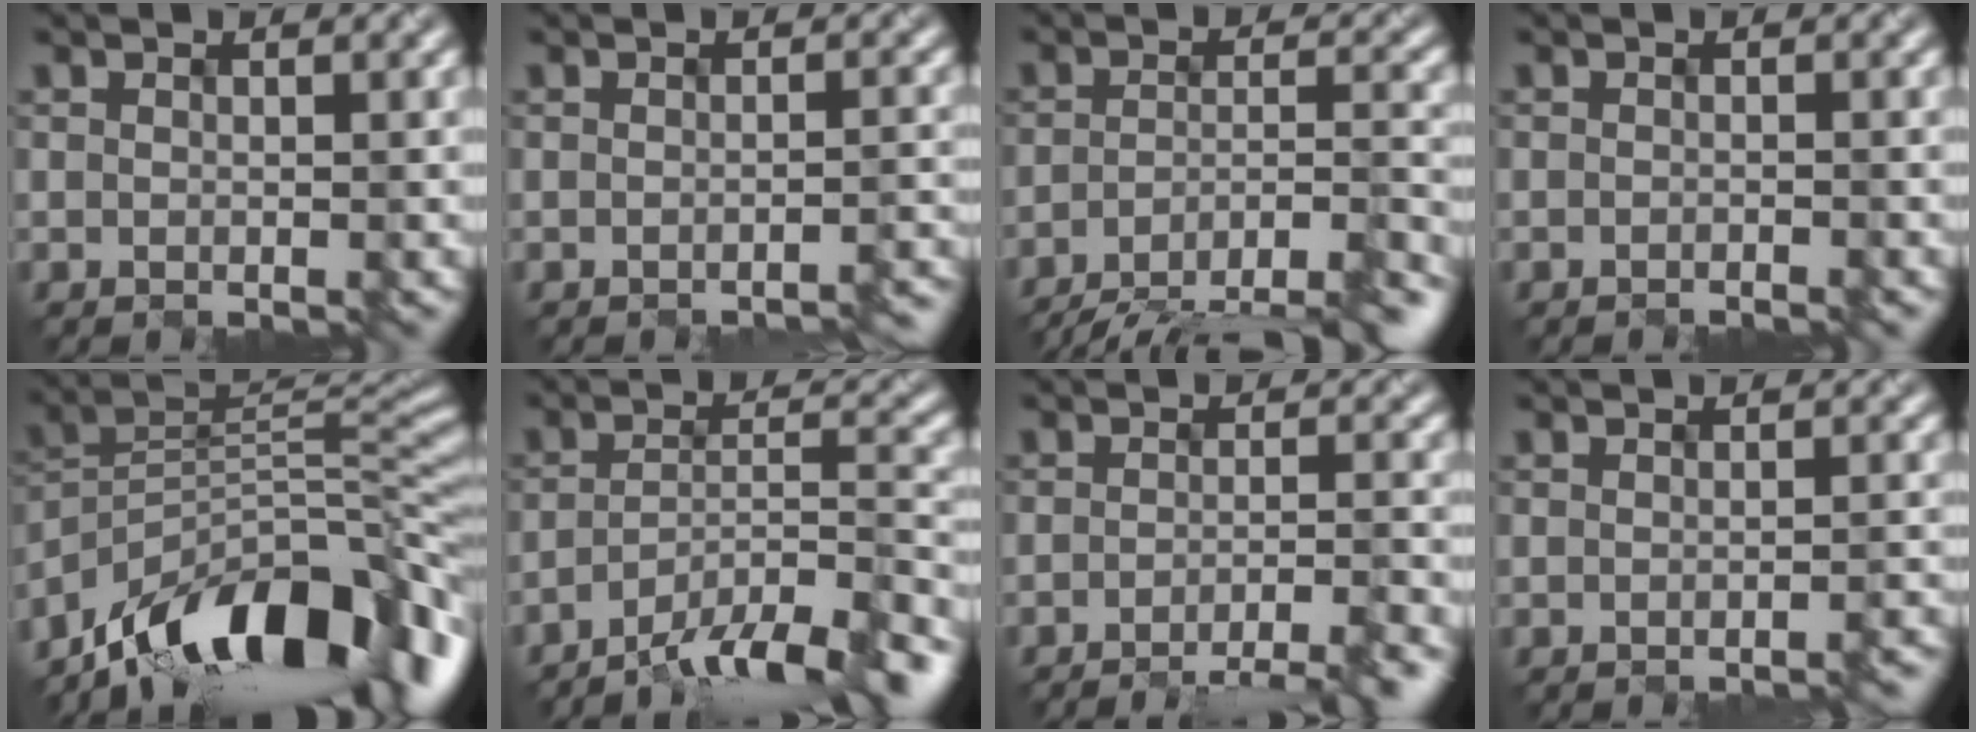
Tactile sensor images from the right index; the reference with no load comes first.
{"total": 1.7, "force": [-1.3, 0.3, 1.1], "torque": [-0.007, 0.001, -0.023]}
{"total": 9.1, "force": [-7.3, 1.8, 5.1], "torque": [-0.073, -0.003, -0.105]}
{"total": 0.7, "force": [-0.7, -0.1, 0.0], "torque": [0.003, -0.001, -0.013]}
{"total": 13.8, "force": [-10.0, 5.2, 8.0], "torque": [-0.139, 0.022, -0.172]}
{"total": 8.8, "force": [-6.8, 1.6, 5.3], "torque": [-0.086, 0.004, -0.113]}
{"total": 5.0, "force": [-3.7, 0.5, 3.3], "torque": [-0.043, 0.003, -0.053]}
{"total": 1.4, "force": [-0.8, 0.3, 1.1], "torque": [-0.007, 0.001, -0.011]}